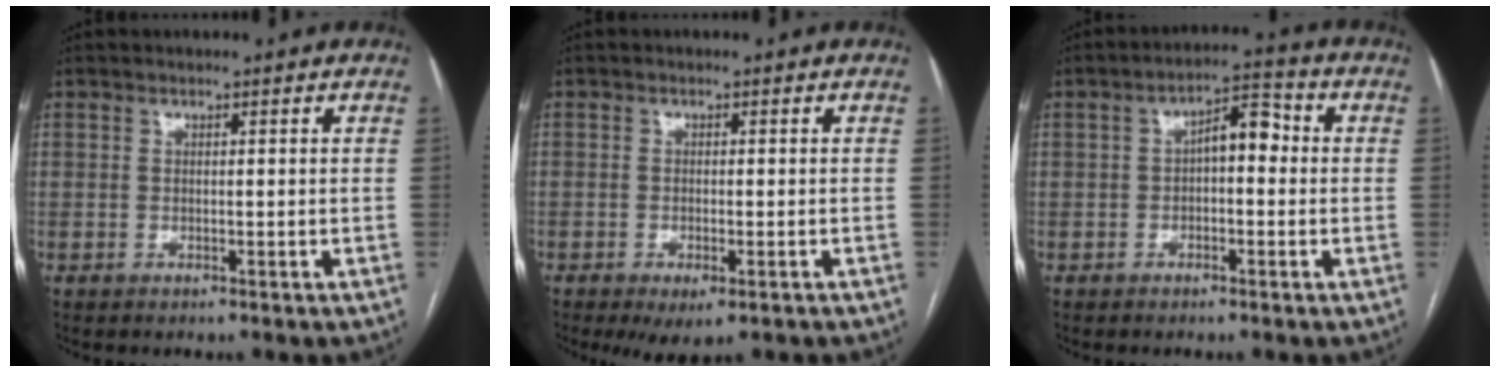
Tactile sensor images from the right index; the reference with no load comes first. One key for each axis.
{"total": 4.3, "fx": -2.5, "fy": 1.5, "fz": 3.2, "tx": -0.046, "ty": -0.008, "tz": -0.030}
{"total": 5.7, "fx": 0.2, "fy": 2.5, "fz": 5.1, "tx": -0.077, "ty": 0.033, "tz": -0.002}